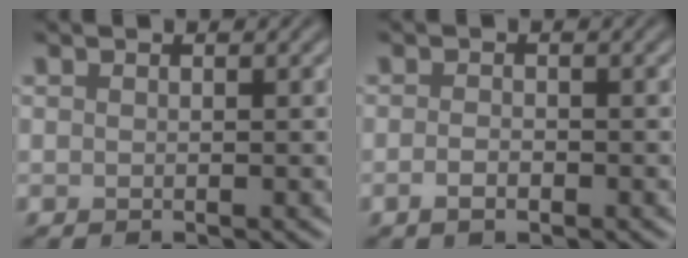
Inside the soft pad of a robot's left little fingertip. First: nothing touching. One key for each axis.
{"total": 1.2, "fx": -0.6, "fy": 0.5, "fz": 0.9, "tx": -0.019, "ty": -0.002, "tz": -0.012}